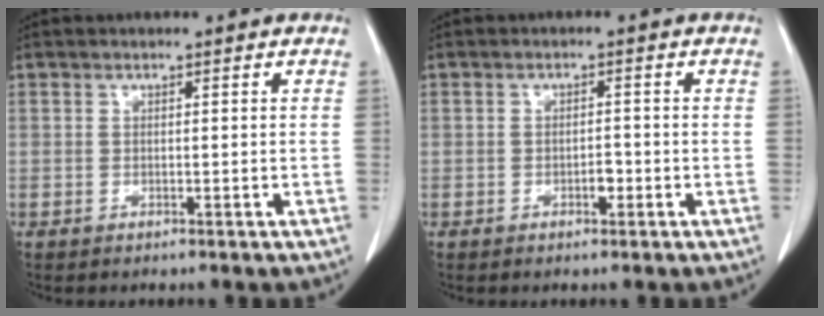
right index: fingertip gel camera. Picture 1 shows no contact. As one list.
[{"total": 1.7, "force": [-0.8, 0.8, 1.3], "torque": [-0.020, 0.002, -0.011]}]